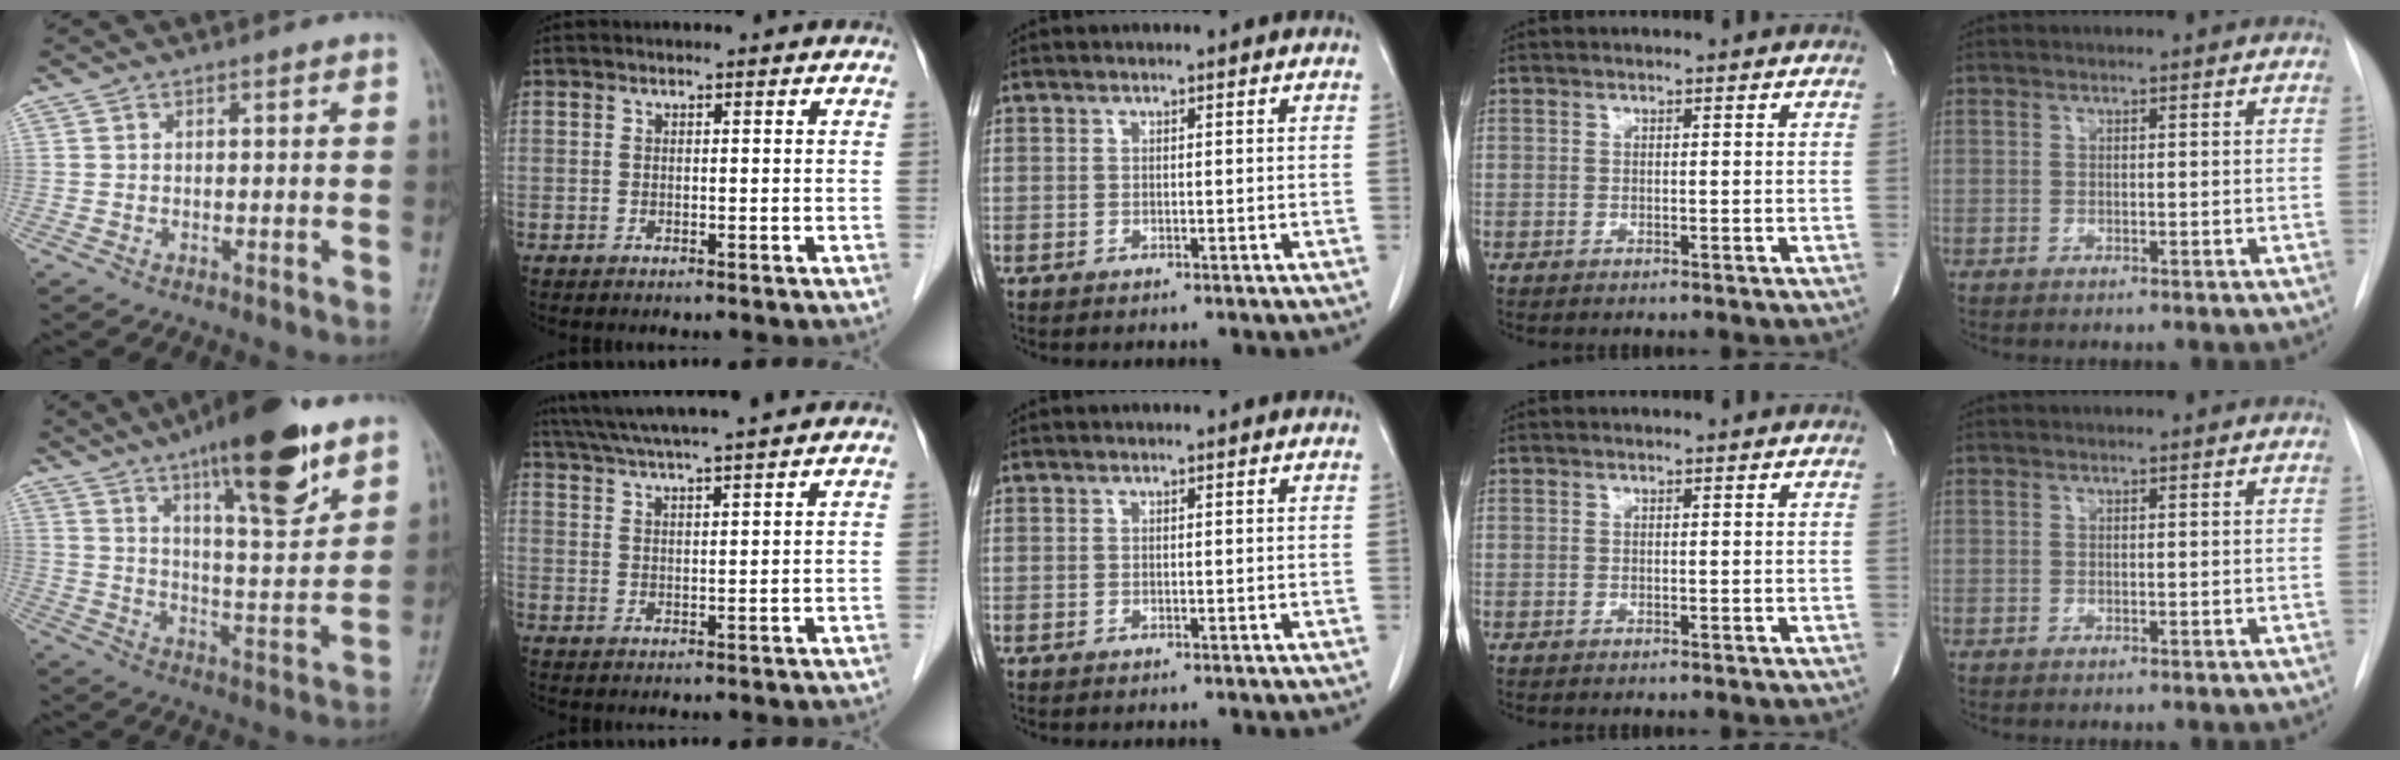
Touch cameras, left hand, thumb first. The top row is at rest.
{"thumb": {"total": 20.2, "force": [12.5, 5.4, 15.0], "torque": [-0.202, -0.056, 0.199]}, "index": {"total": 13.2, "force": [11.6, -0.3, 6.3], "torque": [-0.114, 0.031, 0.171]}}